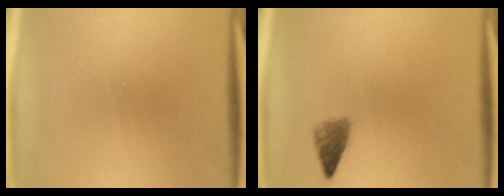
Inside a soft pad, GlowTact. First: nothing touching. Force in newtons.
{"total": 2.2}